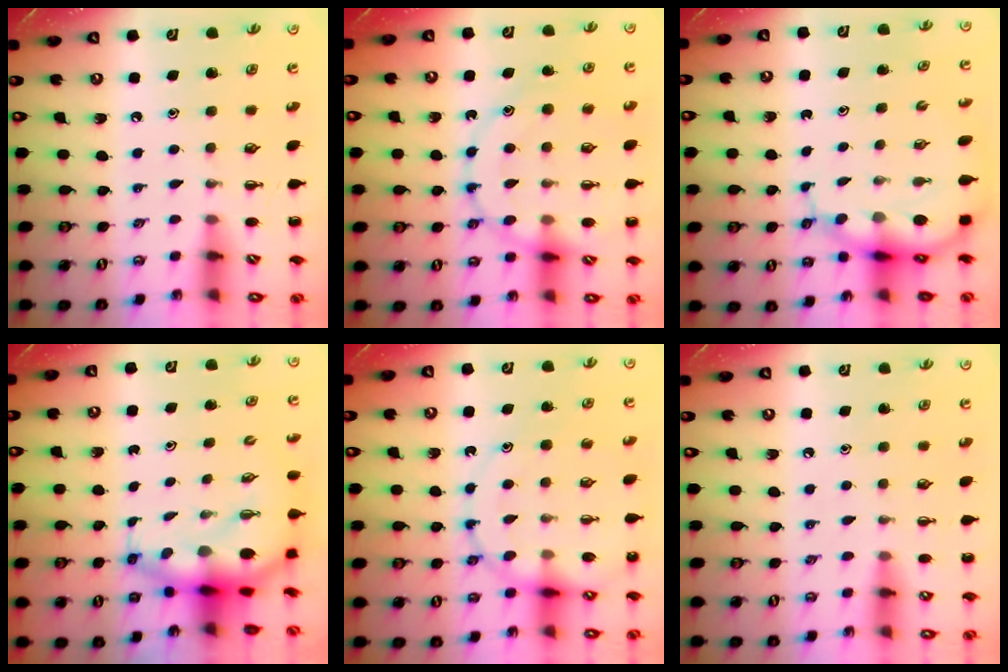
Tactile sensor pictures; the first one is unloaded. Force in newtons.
{"total": 17.0, "press": 16.8, "slide": 2.6}
{"total": 7.3, "press": 6.9, "slide": 2.3}
{"total": 7.3, "press": 7.0, "slide": 2.1}
{"total": 15.3, "press": 14.9, "slide": 3.7}
{"total": 6.5, "press": 6.1, "slide": 2.2}